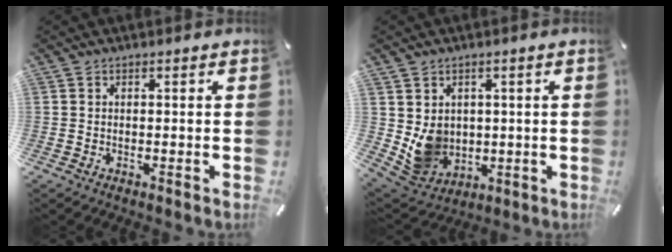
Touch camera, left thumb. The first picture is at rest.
{"total": 8.5, "force": [1.4, 8.0, 2.3], "torque": [-0.049, -0.017, 0.034]}